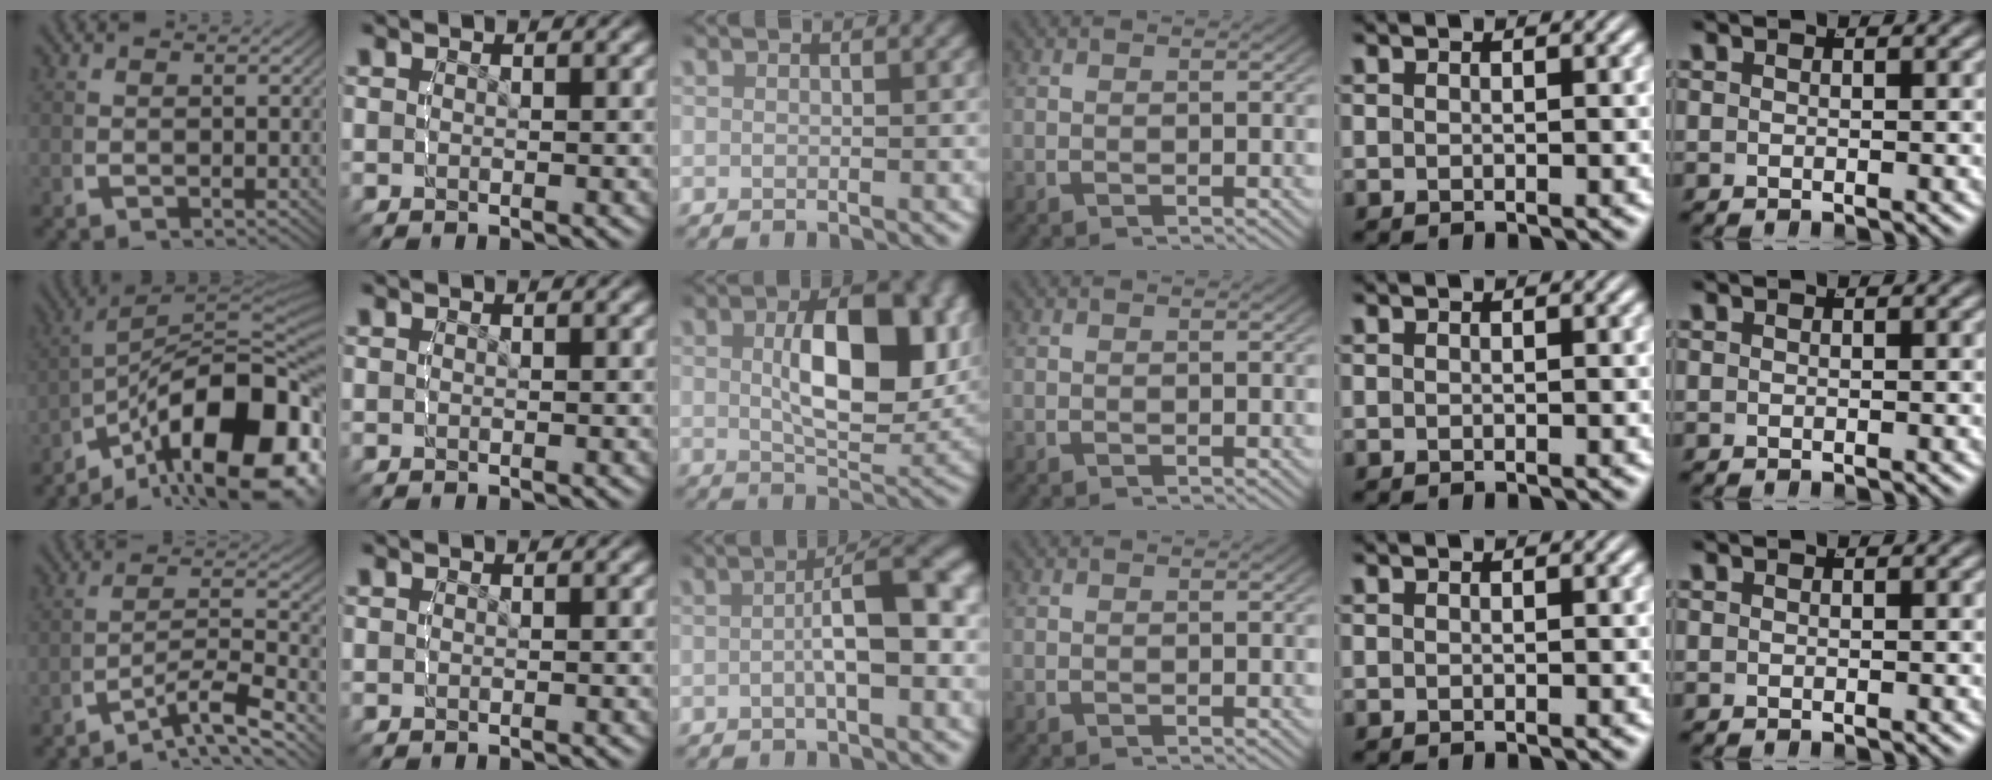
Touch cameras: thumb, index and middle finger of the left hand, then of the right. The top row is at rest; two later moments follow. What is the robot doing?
{"motion": "lift_and_place", "object": "glue stick"}